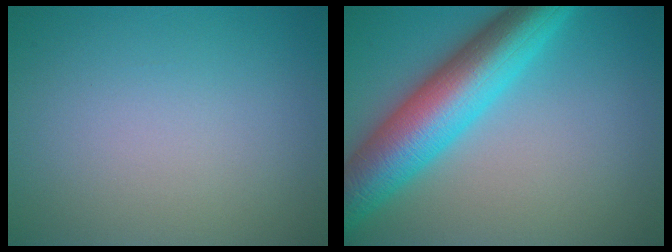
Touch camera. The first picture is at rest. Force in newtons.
{"total": 9.7, "press": 9.7, "slide": 0.1}